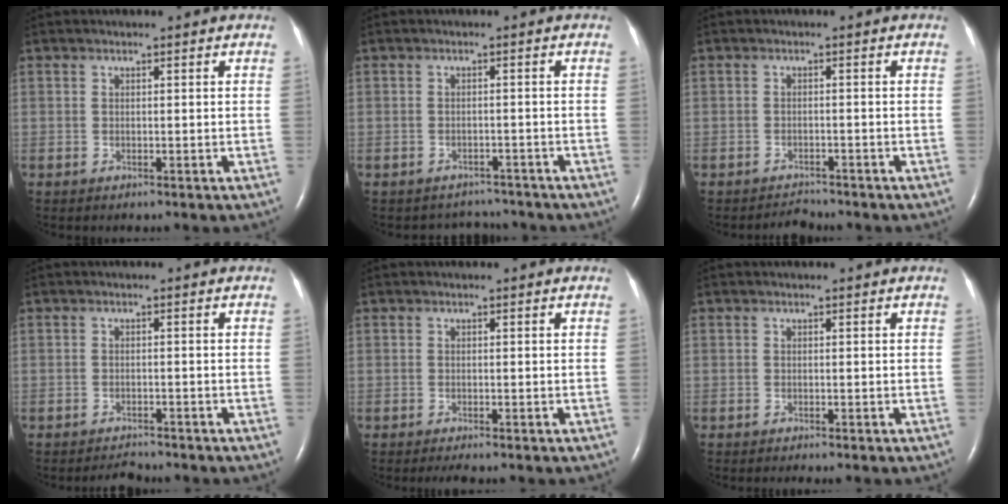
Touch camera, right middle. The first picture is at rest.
{"total": 3.5, "force": [-3.2, 1.1, -0.8], "torque": [0.005, 0.009, -0.043]}
{"total": 1.8, "force": [-1.8, 0.2, -0.4], "torque": [0.002, -0.010, -0.025]}
{"total": 1.9, "force": [-1.9, 0.2, 0.0], "torque": [-0.006, -0.010, -0.027]}
{"total": 1.2, "force": [-0.9, -0.1, 0.7], "torque": [-0.016, -0.004, -0.016]}
{"total": 0.7, "force": [-0.6, -0.1, 0.4], "torque": [-0.006, 0.000, -0.010]}